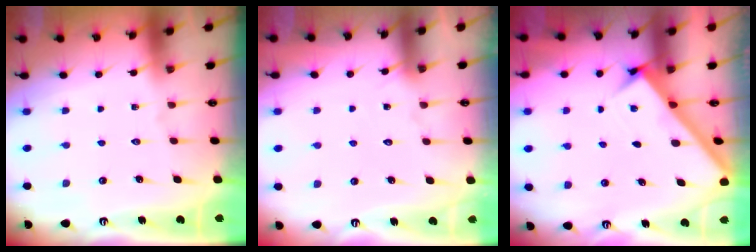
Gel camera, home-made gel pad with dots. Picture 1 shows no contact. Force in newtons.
{"total": 3.4, "press": 3.4, "slide": 0.3}
{"total": 2.7, "press": 2.6, "slide": 0.4}